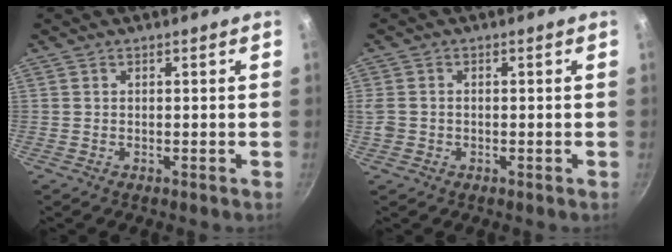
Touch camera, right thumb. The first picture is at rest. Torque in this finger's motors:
{"motor_torque": [-0.07, -0.09, -0.23, 0.03, -0.02]}